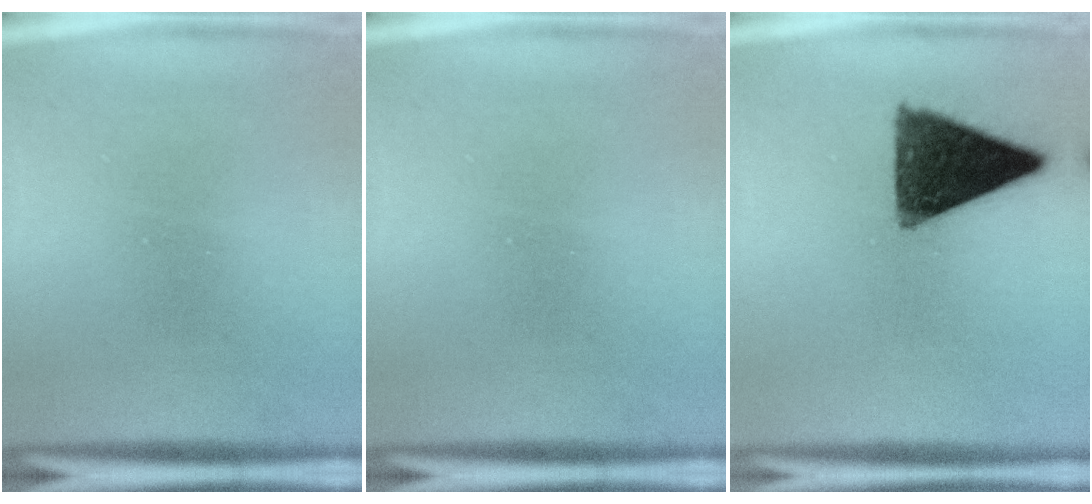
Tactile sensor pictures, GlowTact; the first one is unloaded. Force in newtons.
{"total": 0.0}
{"total": 12.6}